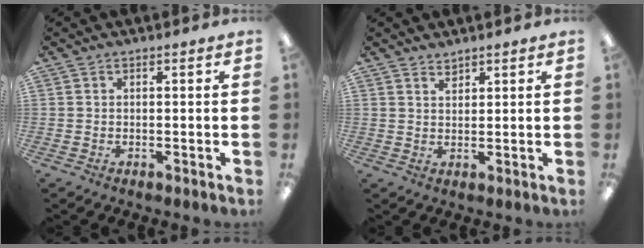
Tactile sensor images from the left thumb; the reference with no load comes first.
{"total": 2.1, "force": [2.1, 0.5, -0.1], "torque": [0.007, -0.007, 0.037]}